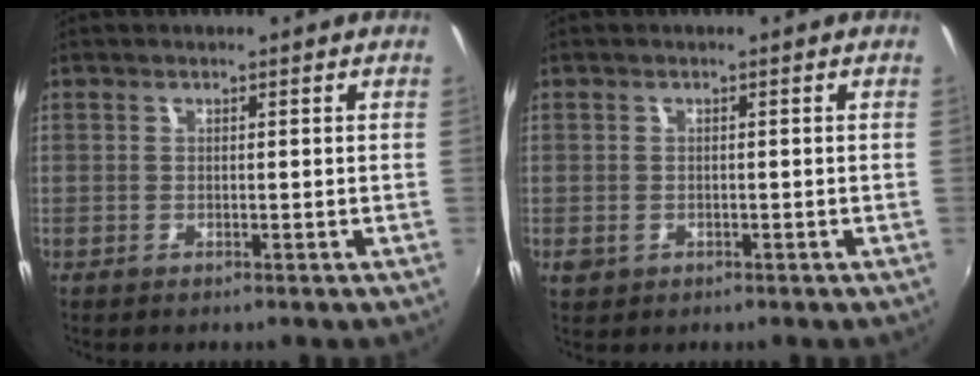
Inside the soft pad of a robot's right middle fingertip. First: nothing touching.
{"total": 2.0, "force": [-0.7, 1.7, 0.9], "torque": [-0.015, -0.005, -0.010]}